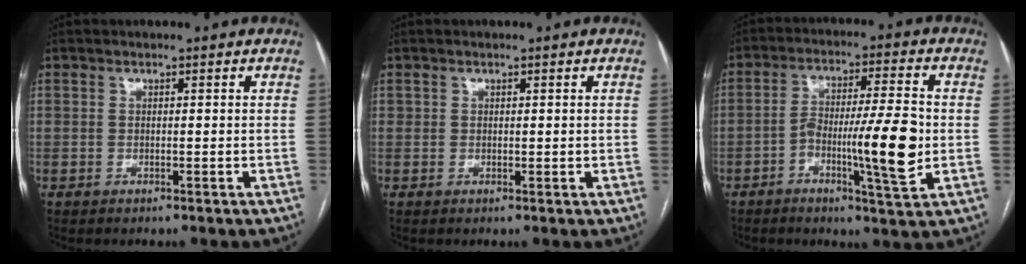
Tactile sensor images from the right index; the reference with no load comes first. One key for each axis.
{"total": 0.9, "fx": 0.5, "fy": 0.7, "fz": 0.1, "tx": 0.010, "ty": -0.001, "tz": 0.006}
{"total": 11.0, "fx": -2.5, "fy": 1.0, "fz": 10.6, "tx": -0.177, "ty": 0.003, "tz": -0.041}